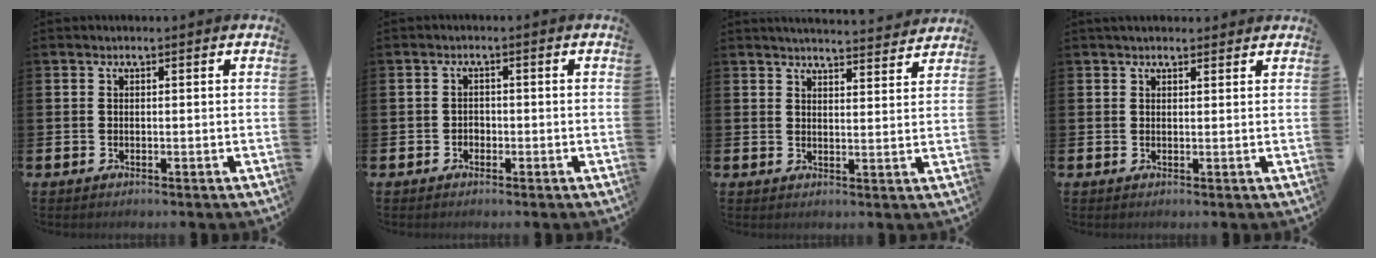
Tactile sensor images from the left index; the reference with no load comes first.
{"total": 1.3, "force": [-0.8, 1.0, 0.2], "torque": [0.000, 0.000, -0.018]}
{"total": 4.4, "force": [4.3, 0.0, 0.4], "torque": [-0.004, -0.034, 0.075]}
{"total": 2.4, "force": [2.3, 0.6, 0.5], "torque": [-0.002, -0.008, 0.040]}